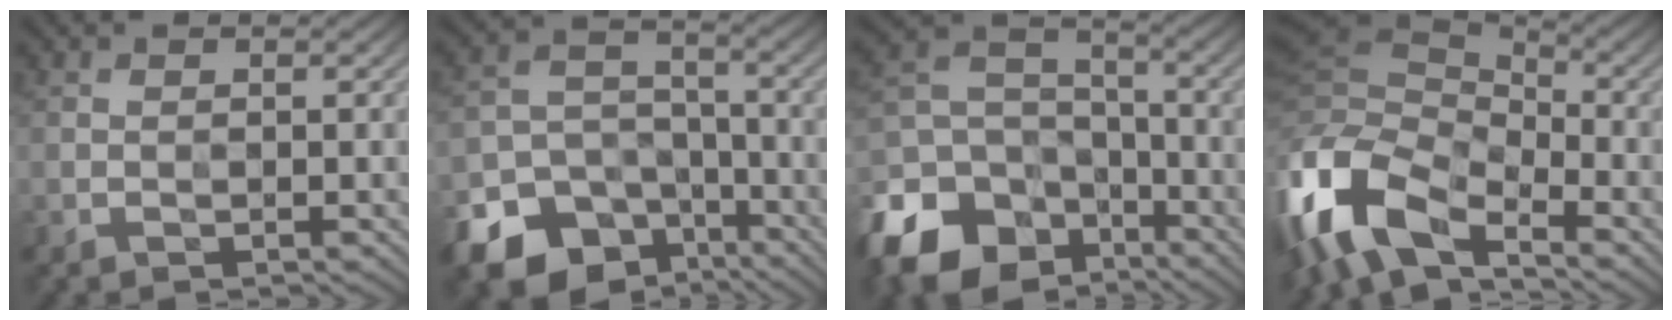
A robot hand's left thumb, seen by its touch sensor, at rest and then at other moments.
{"total": 15.8, "force": [-9.7, 11.1, 5.6], "torque": [-0.149, -0.056, -0.149]}
{"total": 16.6, "force": [-9.8, 11.3, 7.2], "torque": [-0.221, -0.043, -0.164]}
{"total": 14.4, "force": [-7.3, 7.7, 9.7], "torque": [-0.248, -0.010, -0.143]}